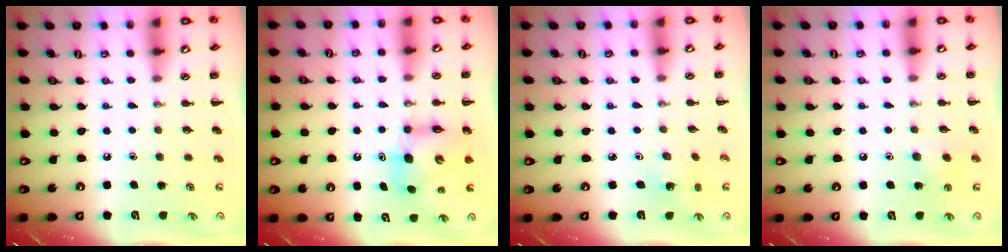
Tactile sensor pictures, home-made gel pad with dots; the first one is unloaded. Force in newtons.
{"total": 7.3, "press": 7.2, "slide": 0.9}
{"total": 1.5, "press": 1.4, "slide": 0.5}
{"total": 6.2, "press": 6.0, "slide": 1.5}